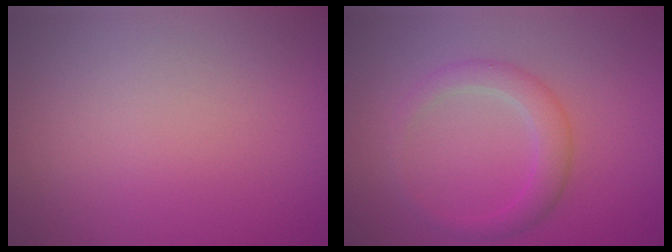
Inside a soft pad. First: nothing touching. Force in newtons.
{"total": 2.6, "press": 2.6, "slide": 0.1}